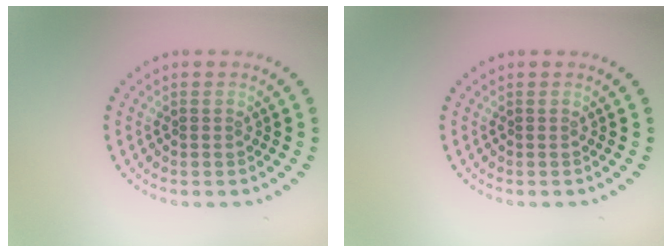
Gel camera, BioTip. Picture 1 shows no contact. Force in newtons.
{"total": 0.0}